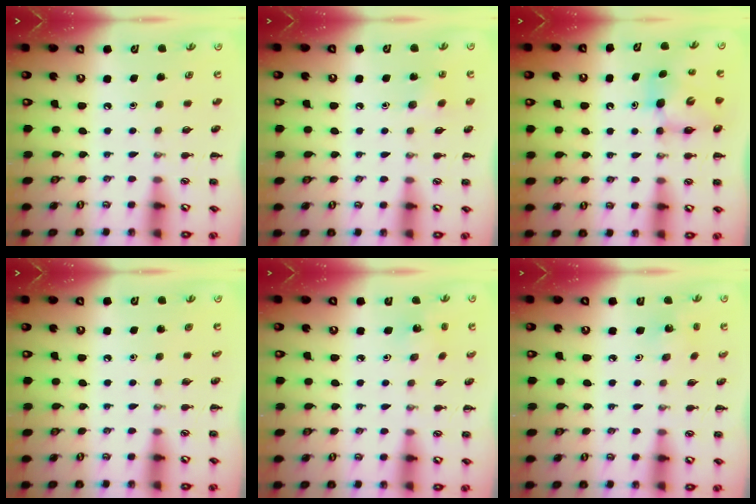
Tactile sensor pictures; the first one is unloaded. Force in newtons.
{"total": 5.3, "press": 5.0, "slide": 1.6}
{"total": 7.3, "press": 7.1, "slide": 1.5}
{"total": 0.0}
{"total": 1.6, "press": 1.5, "slide": 0.5}
{"total": 1.6, "press": 1.5, "slide": 0.5}